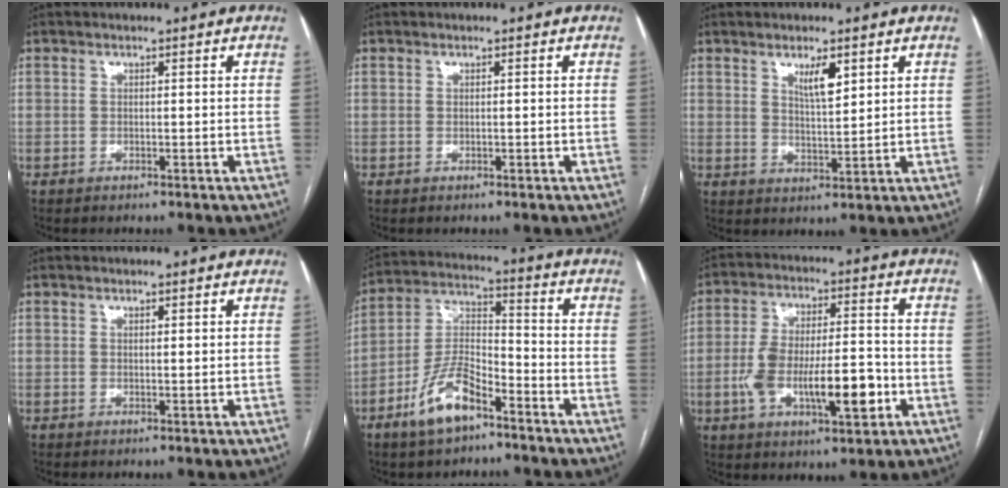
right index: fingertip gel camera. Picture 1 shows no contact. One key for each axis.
{"total": 0.0}
{"total": 4.3, "fx": 2.4, "fy": 1.0, "fz": 3.4, "tx": -0.061, "ty": -0.005, "tz": 0.044}
{"total": 0.7, "fx": 0.5, "fy": 0.1, "fz": 0.5, "tx": -0.009, "ty": -0.002, "tz": 0.006}
{"total": 10.4, "fx": -6.3, "fy": 3.8, "fz": 7.4, "tx": -0.162, "ty": 0.006, "tz": -0.118}
{"total": 14.0, "fx": -3.6, "fy": 4.3, "fz": 12.8, "tx": -0.233, "ty": 0.012, "tz": -0.054}